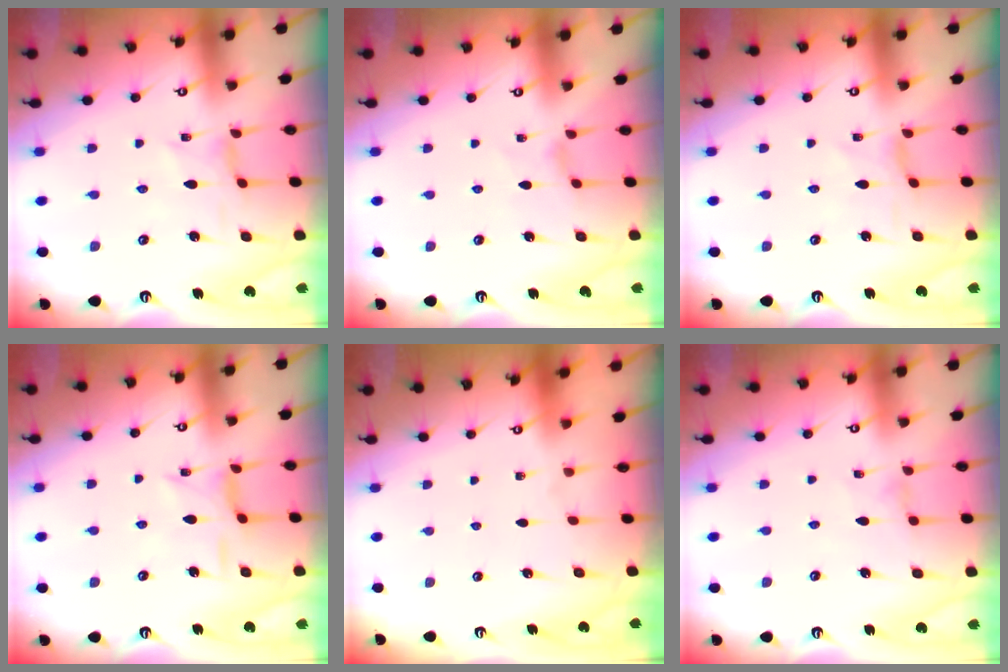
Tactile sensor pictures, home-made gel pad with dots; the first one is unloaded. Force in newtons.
{"total": 0.0}
{"total": 0.0}
{"total": 4.9, "press": 4.9, "slide": 0.3}
{"total": 0.0}
{"total": 0.0}